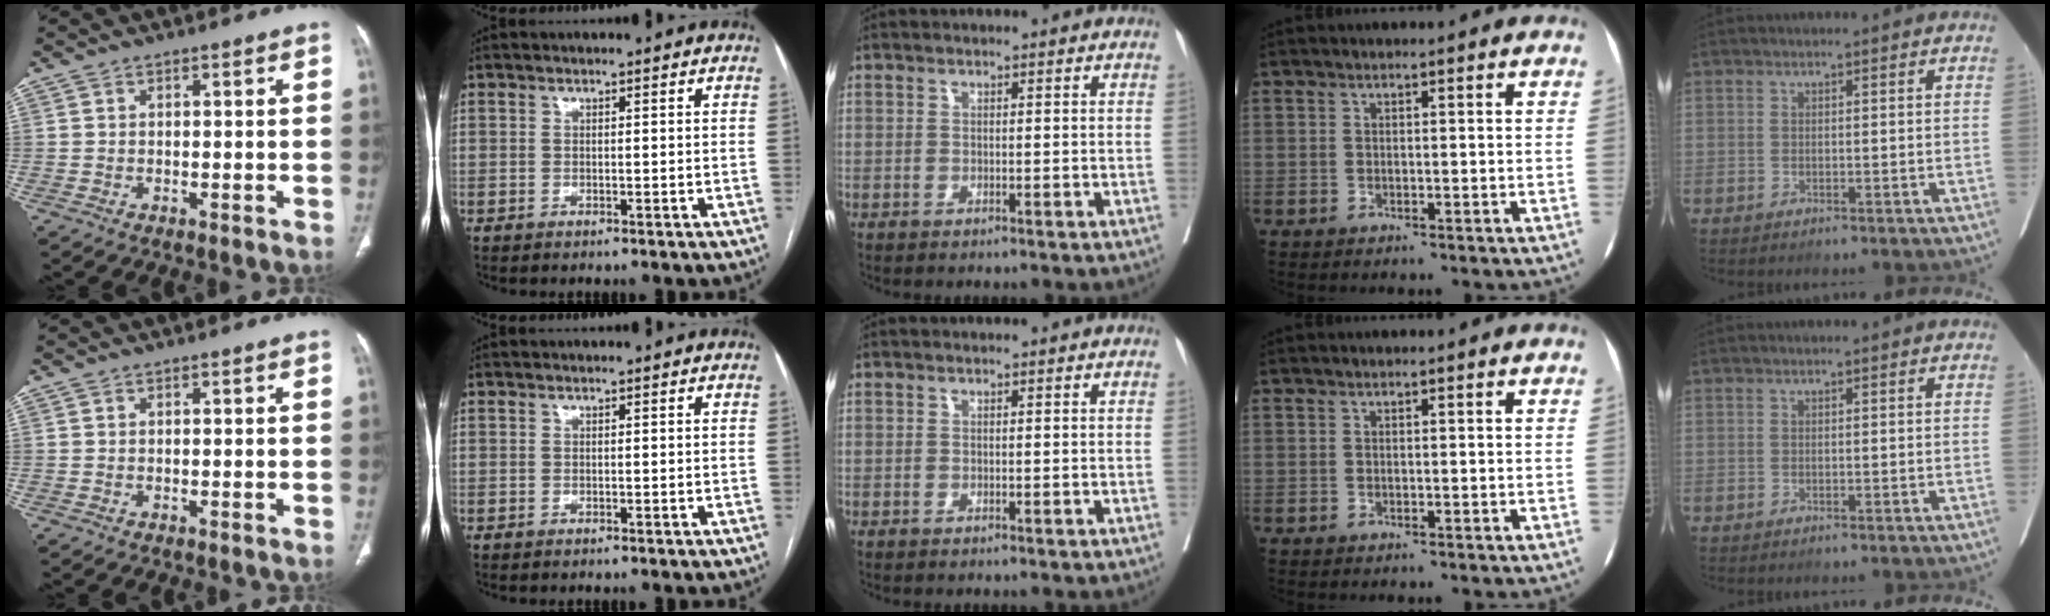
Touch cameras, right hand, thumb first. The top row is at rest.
{}